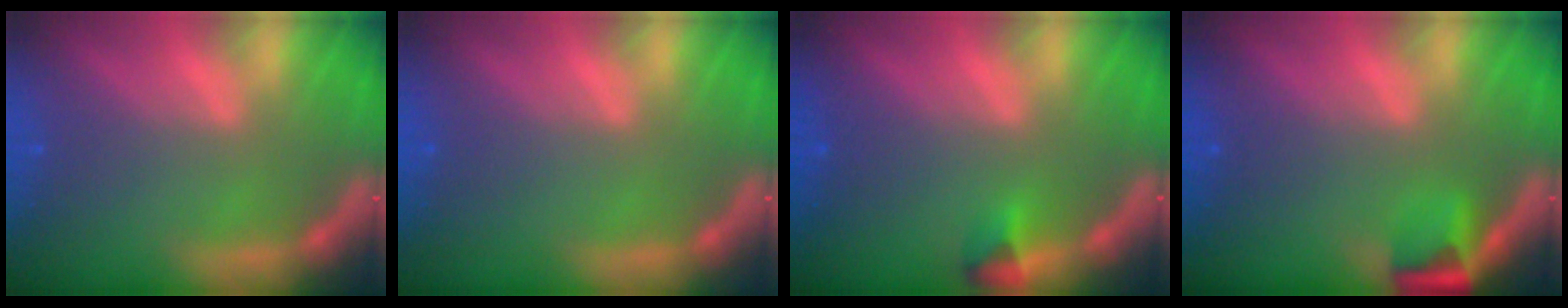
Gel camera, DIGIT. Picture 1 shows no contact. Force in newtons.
{"total": 0.0}
{"total": 1.4}
{"total": 2.9}